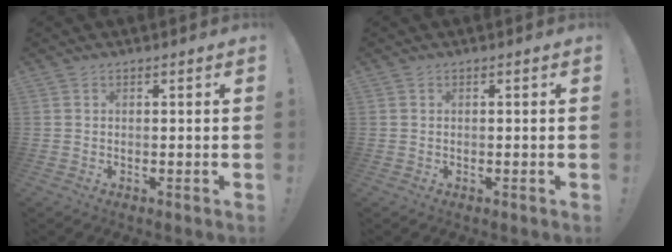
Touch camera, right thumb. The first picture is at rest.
{"total": 0.0}